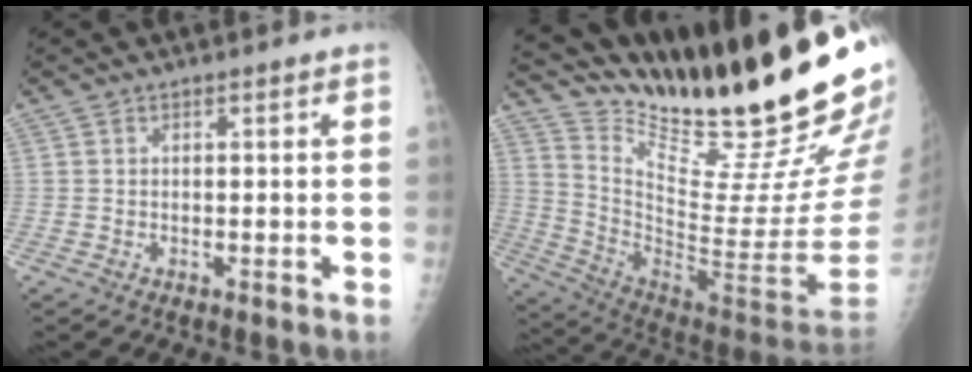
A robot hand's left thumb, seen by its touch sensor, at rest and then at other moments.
{"total": 30.7, "force": [21.5, 5.1, 21.3], "torque": [-0.311, -0.115, 0.341]}